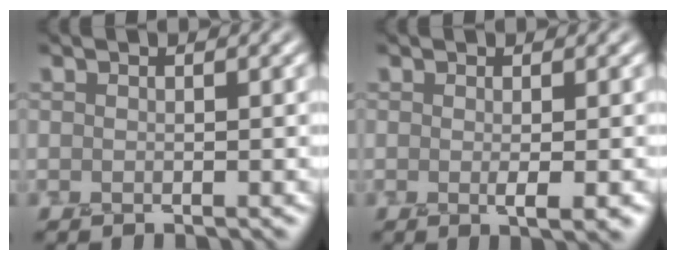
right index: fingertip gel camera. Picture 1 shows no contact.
{"total": 2.0, "force": [-0.2, 0.4, 2.0], "torque": [-0.025, -0.002, -0.004]}